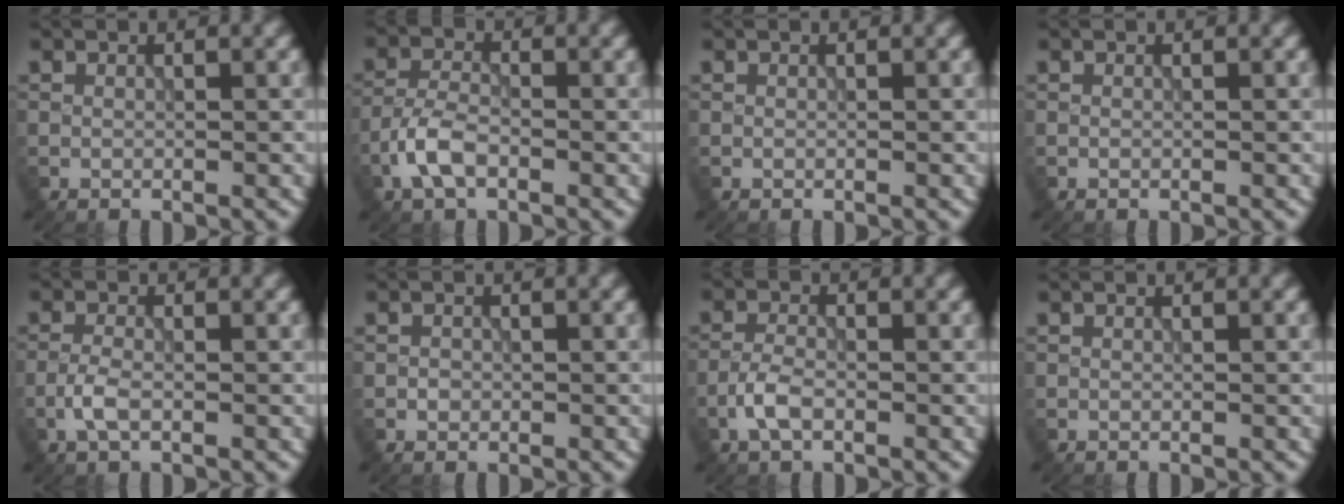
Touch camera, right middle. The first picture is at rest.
{"total": 3.3, "force": [-1.7, 1.6, 2.3], "torque": [-0.049, 0.004, -0.042]}
{"total": 0.0}
{"total": 0.0}
{"total": 2.1, "force": [-0.9, 0.8, 1.7], "torque": [-0.039, 0.001, -0.025]}
{"total": 0.7, "force": [-0.2, 0.6, 0.2], "torque": [0.001, -0.002, -0.005]}
{"total": 2.4, "force": [-1.2, 1.1, 1.8], "torque": [-0.038, 0.003, -0.030]}
{"total": 0.0}